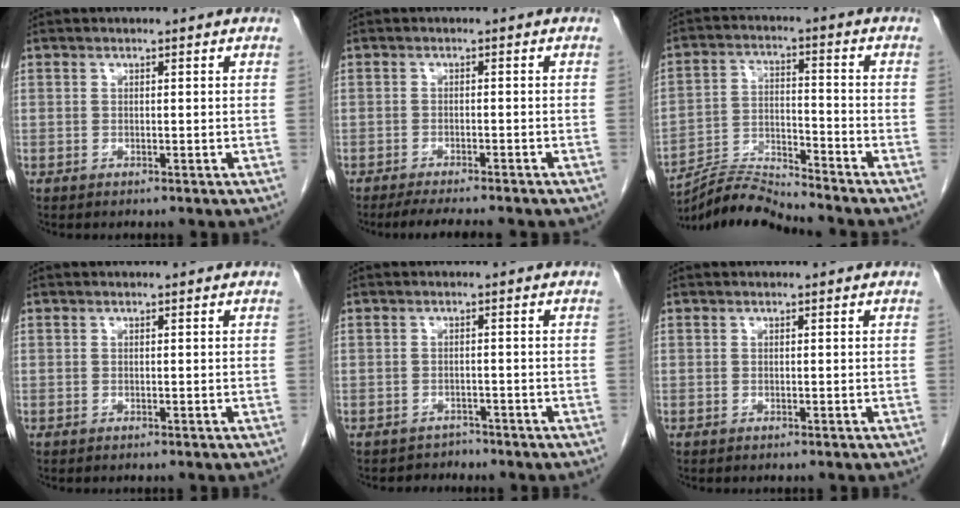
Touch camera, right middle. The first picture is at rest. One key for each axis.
{"total": 9.0, "fx": -7.5, "fy": 1.7, "fz": 4.7, "tx": -0.060, "ty": -0.006, "tz": -0.100}
{"total": 7.9, "fx": -7.7, "fy": -1.5, "fz": 0.2, "tx": -0.007, "ty": 0.008, "tz": -0.141}
{"total": 0.0}
{"total": 0.6, "fx": -0.5, "fy": -0.1, "fz": 0.2, "tx": -0.005, "ty": 0.000, "tz": -0.011}
{"total": 0.0}